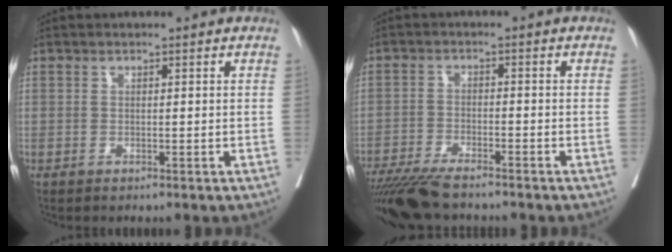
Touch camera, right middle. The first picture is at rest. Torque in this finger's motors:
{"motor_torque": [0.94, -1.03, 0.14, 0.04]}